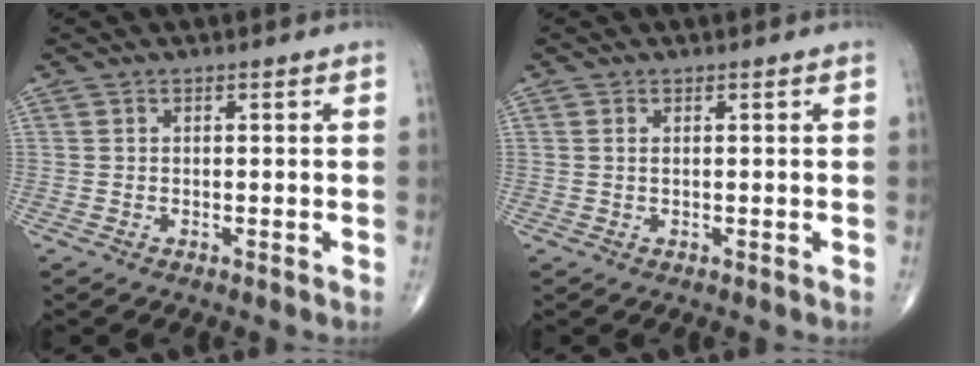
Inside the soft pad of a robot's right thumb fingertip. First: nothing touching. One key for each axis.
{"total": 0.6, "fx": 0.2, "fy": 0.2, "fz": 0.5, "tx": -0.014, "ty": 0.003, "tz": 0.005}